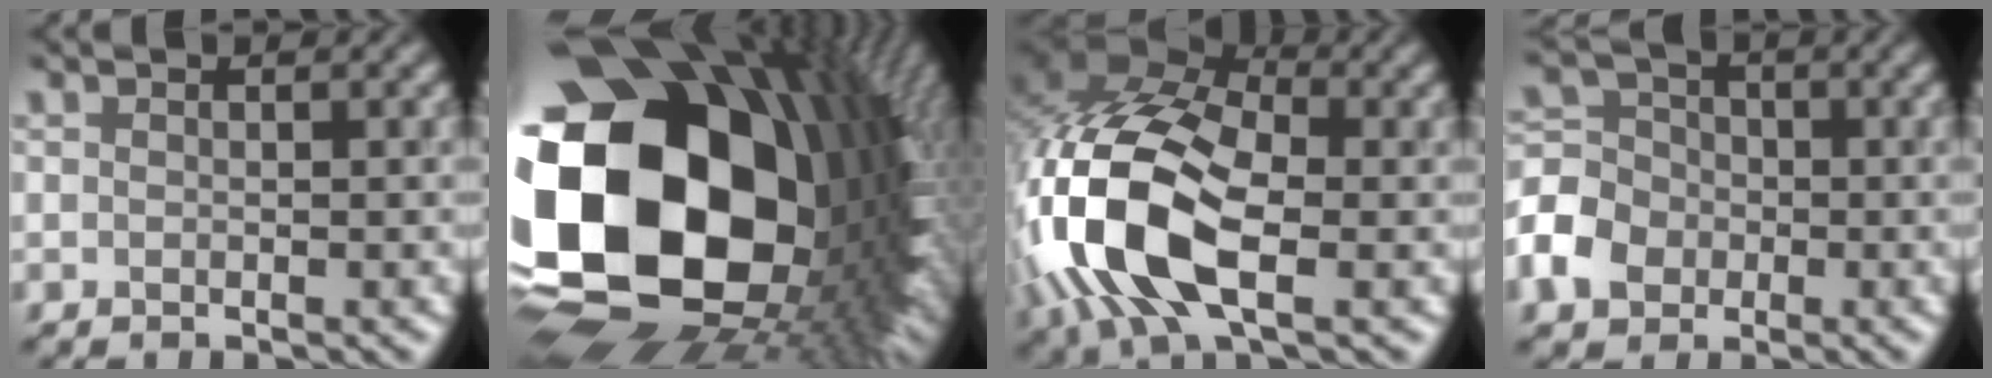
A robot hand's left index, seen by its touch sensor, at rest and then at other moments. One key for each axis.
{"total": 23.9, "fx": -0.2, "fy": 17.9, "fz": 15.8, "tx": -0.336, "ty": -0.066, "tz": 0.011}
{"total": 16.0, "fx": -4.1, "fy": 8.9, "fz": 12.6, "tx": -0.301, "ty": -0.007, "tz": -0.085}
{"total": 5.8, "fx": -2.2, "fy": 4.8, "fz": 2.5, "tx": -0.062, "ty": 0.003, "tz": -0.060}